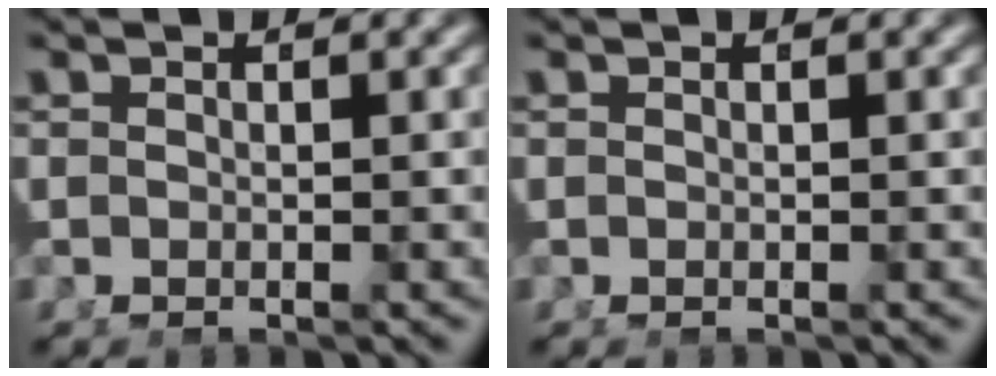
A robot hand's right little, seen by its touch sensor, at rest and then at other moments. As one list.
[{"total": 0.0}]